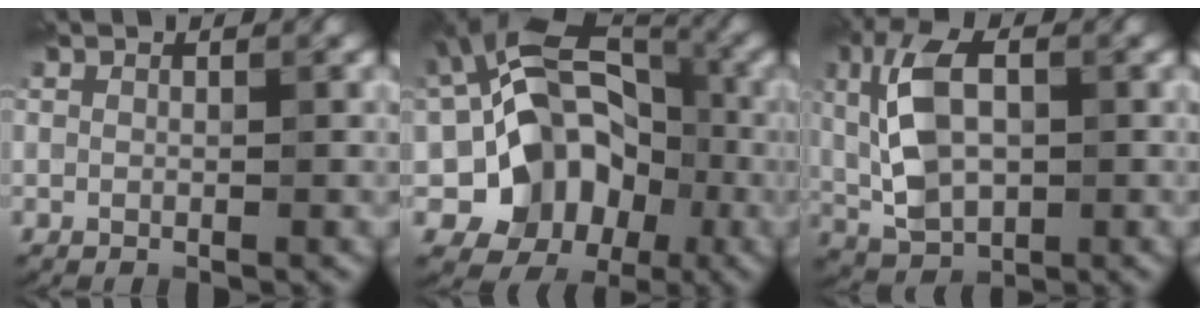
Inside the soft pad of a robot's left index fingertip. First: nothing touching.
{"total": 12.1, "force": [-2.3, 9.6, 7.1], "torque": [-0.085, 0.007, -0.054]}
{"total": 7.4, "force": [0.8, 4.3, 5.9], "torque": [-0.128, 0.010, 0.012]}